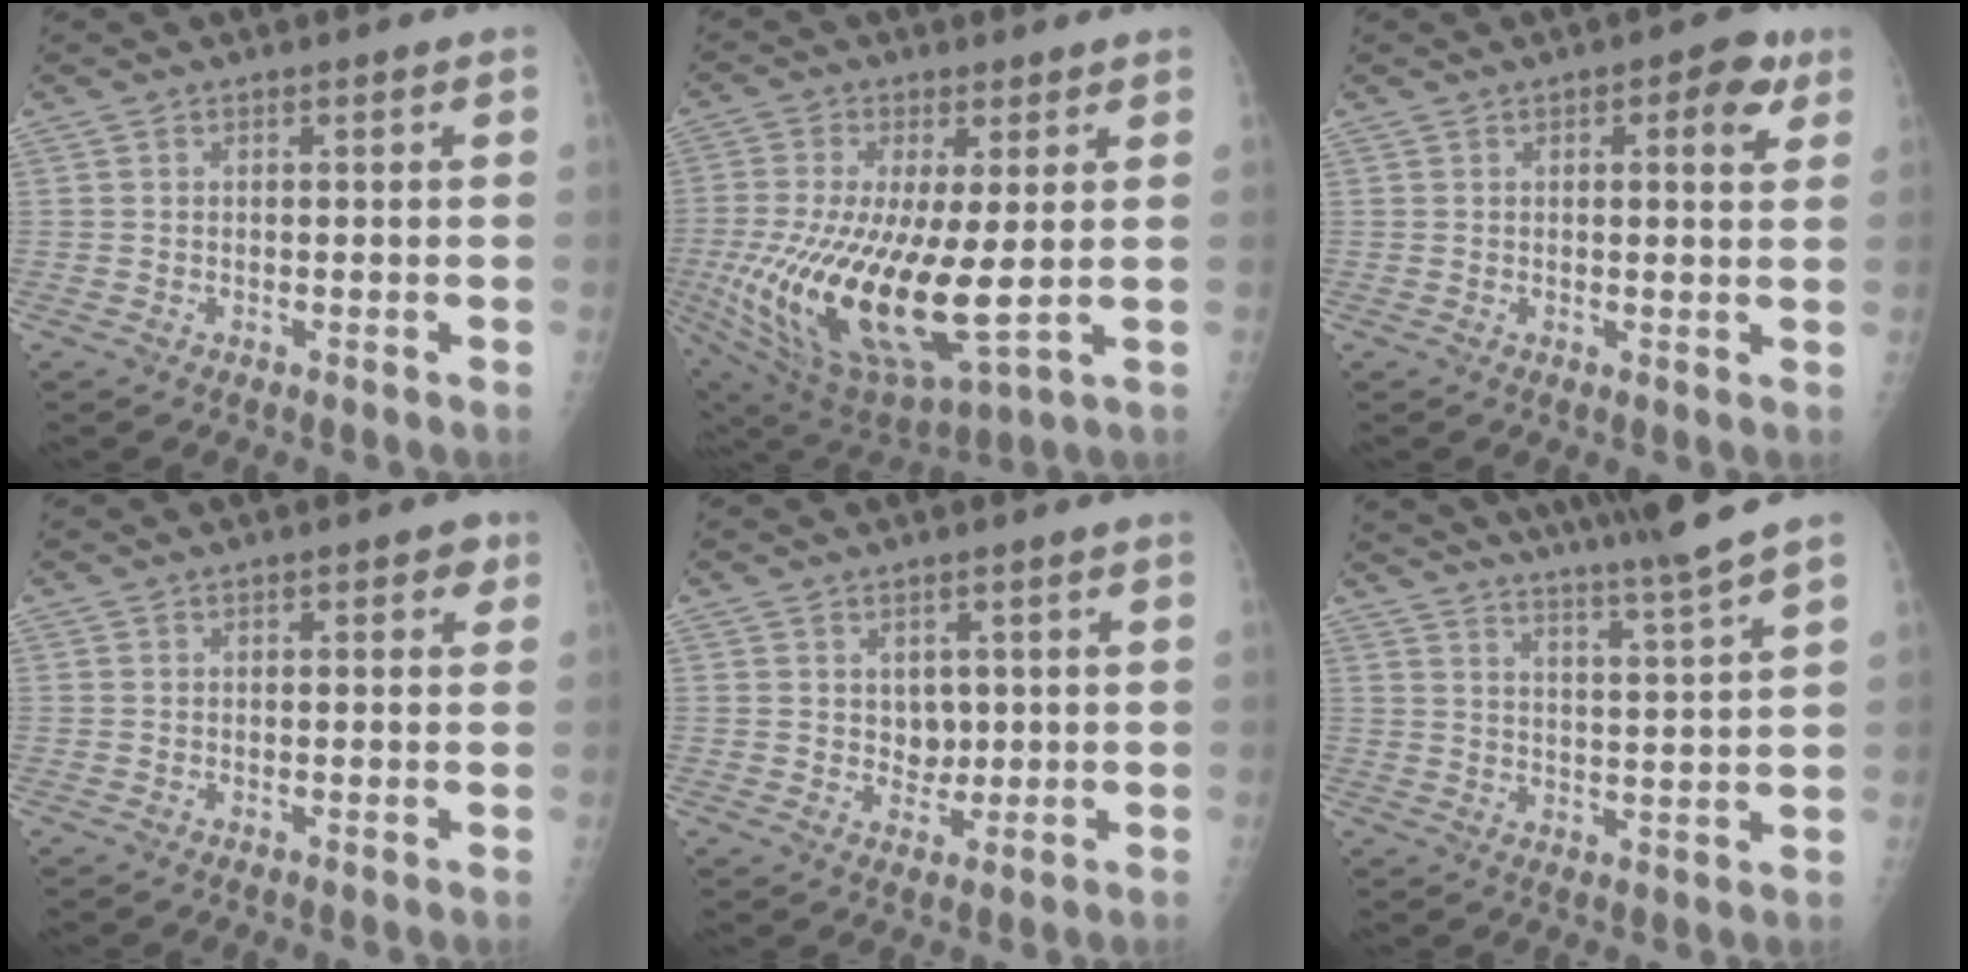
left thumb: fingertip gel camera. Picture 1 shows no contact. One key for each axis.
{"total": 22.4, "fx": -1.9, "fy": 8.1, "fz": 20.8, "tx": -0.441, "ty": -0.046, "tz": -0.012}
{"total": 5.4, "fx": 2.4, "fy": 2.1, "fz": 4.4, "tx": -0.040, "ty": -0.004, "tz": 0.022}
{"total": 2.9, "fx": 1.2, "fy": 1.3, "fz": 2.2, "tx": -0.014, "ty": 0.001, "tz": 0.010}
{"total": 4.0, "fx": 0.9, "fy": 3.1, "fz": 2.3, "tx": -0.011, "ty": -0.008, "tz": 0.019}
{"total": 14.8, "fx": 12.6, "fy": -1.6, "fz": 7.7, "tx": -0.116, "ty": -0.071, "tz": 0.187}